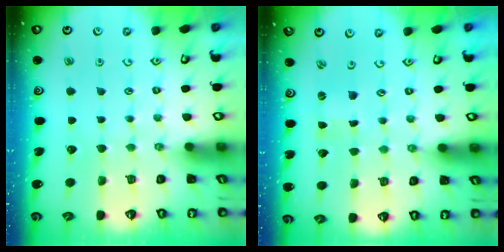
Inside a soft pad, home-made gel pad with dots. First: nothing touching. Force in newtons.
{"total": 0.0}